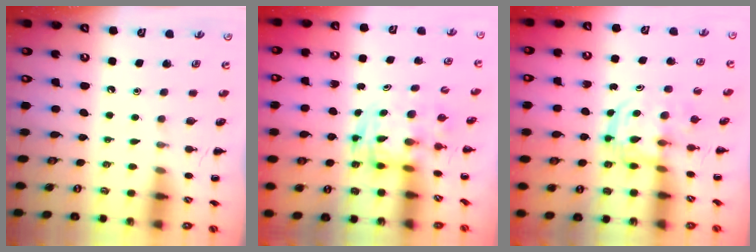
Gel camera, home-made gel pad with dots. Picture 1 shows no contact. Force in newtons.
{"total": 3.3, "press": 3.3, "slide": 0.6}
{"total": 3.1, "press": 3.1, "slide": 0.4}